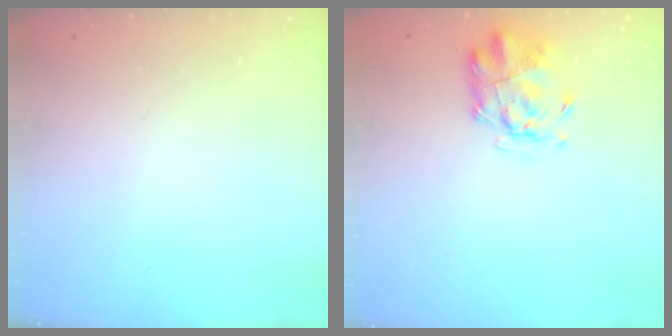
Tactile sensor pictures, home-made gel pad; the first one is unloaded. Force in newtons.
{"total": 2.6, "press": 2.4, "slide": 0.8}